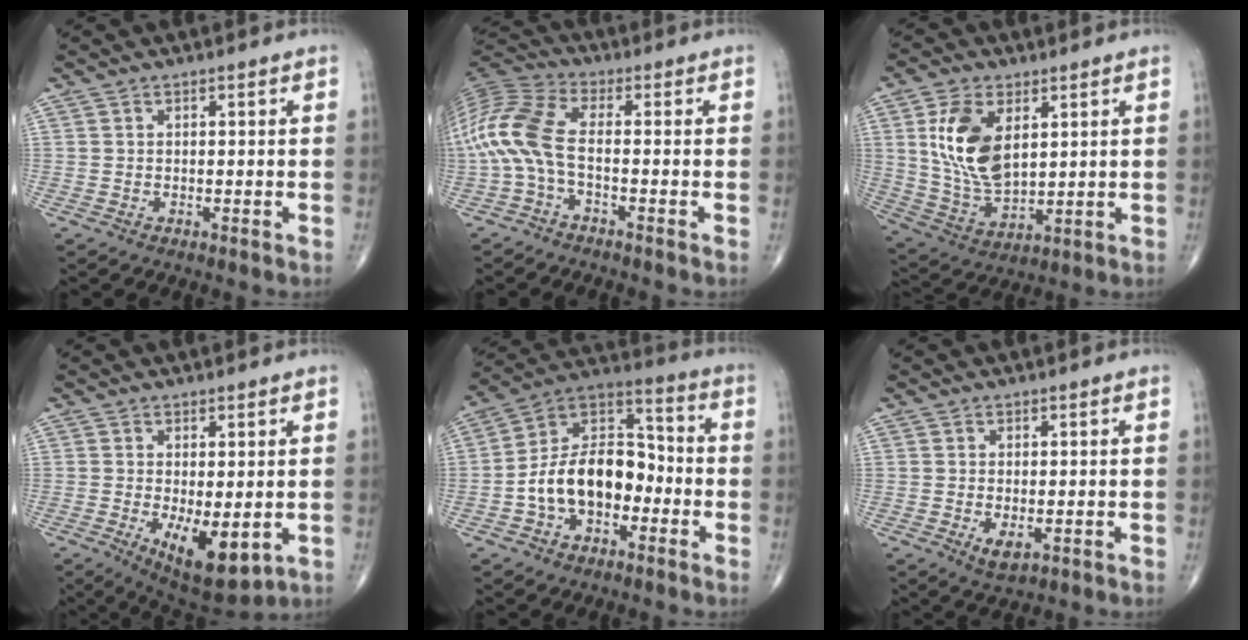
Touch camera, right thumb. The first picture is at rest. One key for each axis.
{"total": 11.7, "fx": -2.1, "fy": 4.7, "fz": 10.5, "tx": -0.245, "ty": 0.034, "tz": -0.052}
{"total": 13.6, "fx": 3.8, "fy": 7.6, "fz": 10.7, "tx": -0.199, "ty": -0.020, "tz": 0.081}
{"total": 10.0, "fx": -2.2, "fy": 4.2, "fz": 8.8, "tx": -0.122, "ty": -0.023, "tz": -0.019}
{"total": 15.6, "fx": -3.8, "fy": 9.9, "fz": 11.4, "tx": -0.171, "ty": 0.055, "tz": -0.076}
{"total": 2.8, "fx": -0.6, "fy": 1.4, "fz": 2.4, "tx": -0.038, "ty": -0.007, "tz": -0.005}